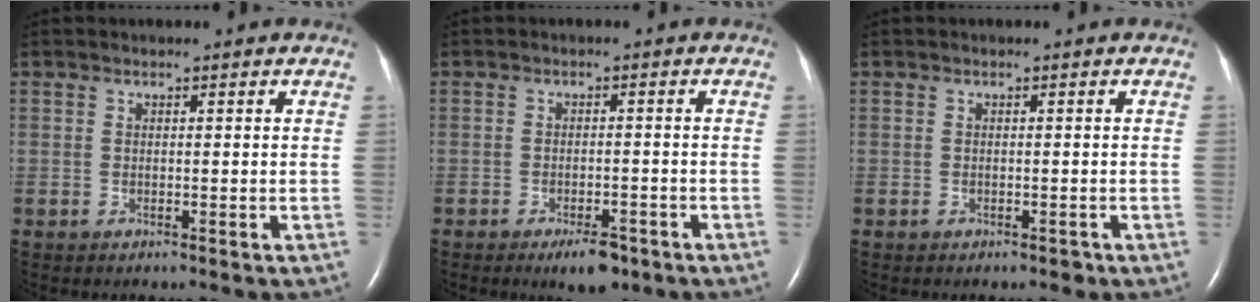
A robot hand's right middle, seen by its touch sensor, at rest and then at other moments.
{"total": 4.3, "force": [-2.9, 1.5, 2.8], "torque": [-0.045, -0.002, -0.038]}
{"total": 1.1, "force": [-0.7, 0.6, 0.7], "torque": [-0.010, 0.000, -0.005]}